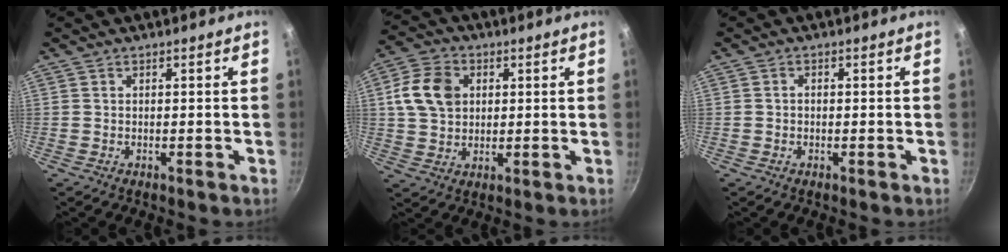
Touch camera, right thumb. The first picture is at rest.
{"total": 10.3, "force": [2.3, 7.8, 6.2], "torque": [-0.101, 0.006, 0.034]}
{"total": 0.9, "force": [-0.2, 0.7, 0.5], "torque": [-0.009, 0.004, -0.003]}